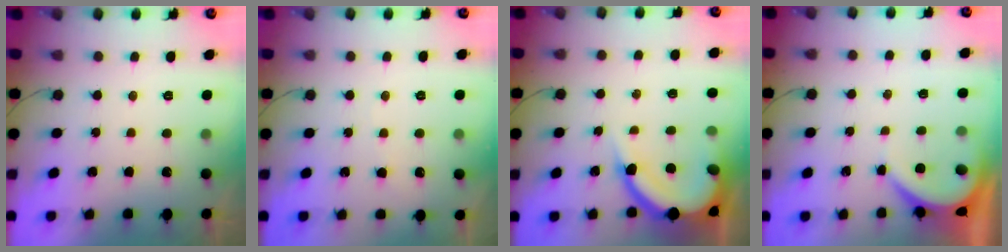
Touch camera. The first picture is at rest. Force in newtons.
{"total": 1.9, "press": 1.8, "slide": 0.2}
{"total": 11.9, "press": 11.9, "slide": 0.8}
{"total": 3.9, "press": 3.9, "slide": 0.6}